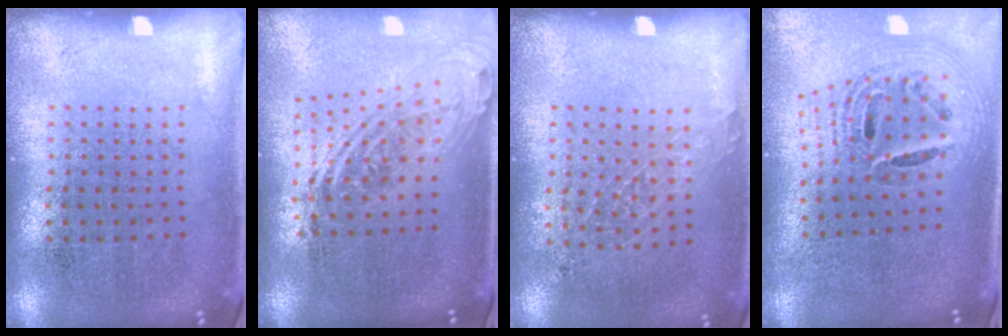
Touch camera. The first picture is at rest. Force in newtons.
{"total": 2.1, "press": 1.6, "slide": 1.4}
{"total": 0.9, "press": 0.8, "slide": 0.2}
{"total": 1.8, "press": 1.5, "slide": 1.1}